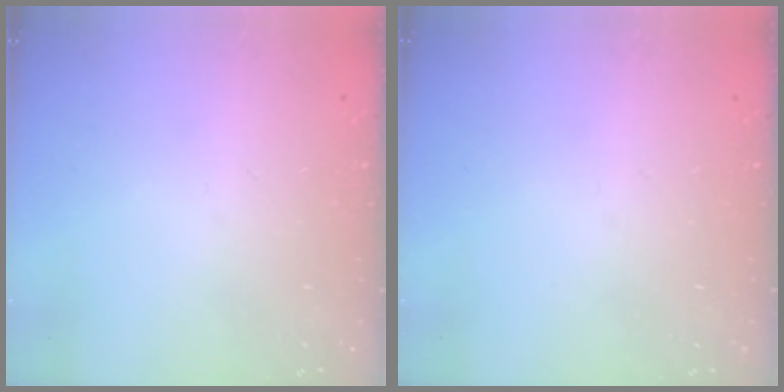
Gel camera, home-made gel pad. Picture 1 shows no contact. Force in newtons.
{"total": 0.0}